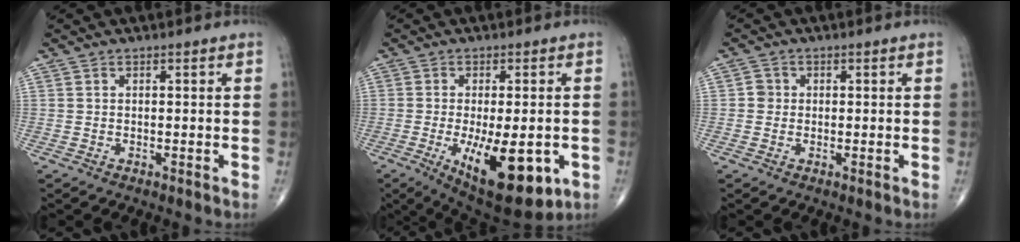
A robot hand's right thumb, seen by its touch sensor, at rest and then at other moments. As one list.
[{"total": 16.1, "force": [-4.9, 6.3, 14.0], "torque": [-0.193, -0.016, -0.053]}, {"total": 1.8, "force": [0.0, 1.7, 0.5], "torque": [0.002, 0.005, -0.004]}]